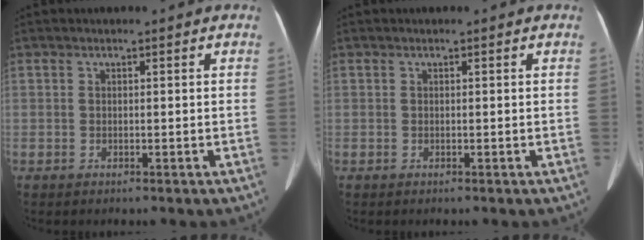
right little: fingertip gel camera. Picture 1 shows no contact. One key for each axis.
{"total": 0.0}